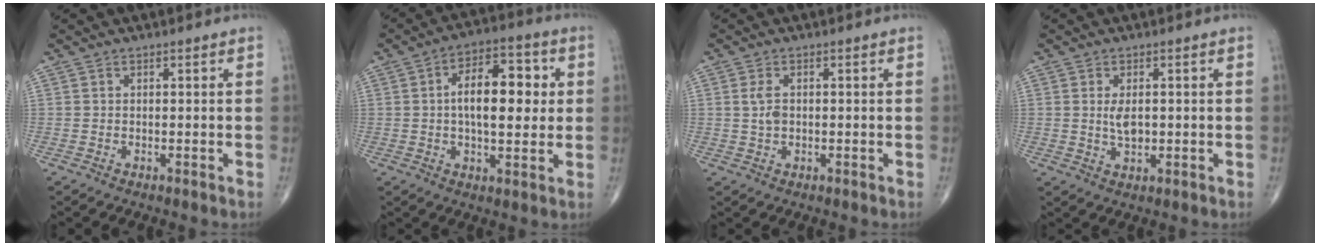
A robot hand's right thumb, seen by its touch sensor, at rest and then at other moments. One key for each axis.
{"total": 13.2, "fx": 1.6, "fy": 6.5, "fz": 11.4, "tx": -0.153, "ty": 0.014, "tz": 0.020}
{"total": 2.6, "fx": 0.3, "fy": 1.5, "fz": 2.1, "tx": -0.042, "ty": 0.000, "tz": 0.005}
{"total": 3.6, "fx": 0.4, "fy": 1.9, "fz": 3.1, "tx": -0.054, "ty": -0.007, "tz": 0.010}